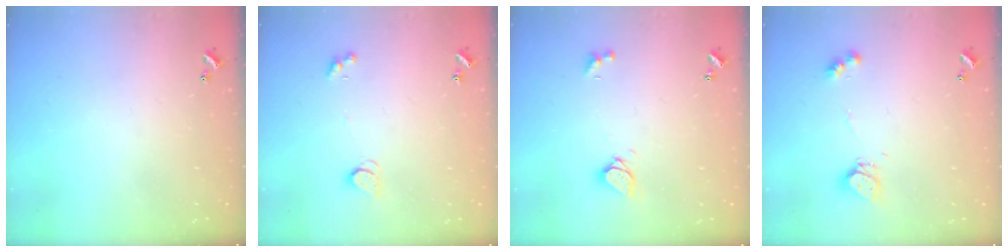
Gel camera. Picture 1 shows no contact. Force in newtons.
{"total": 2.3, "press": 2.2, "slide": 0.5}
{"total": 2.9, "press": 2.9, "slide": 0.2}
{"total": 8.7, "press": 8.7, "slide": 1.0}